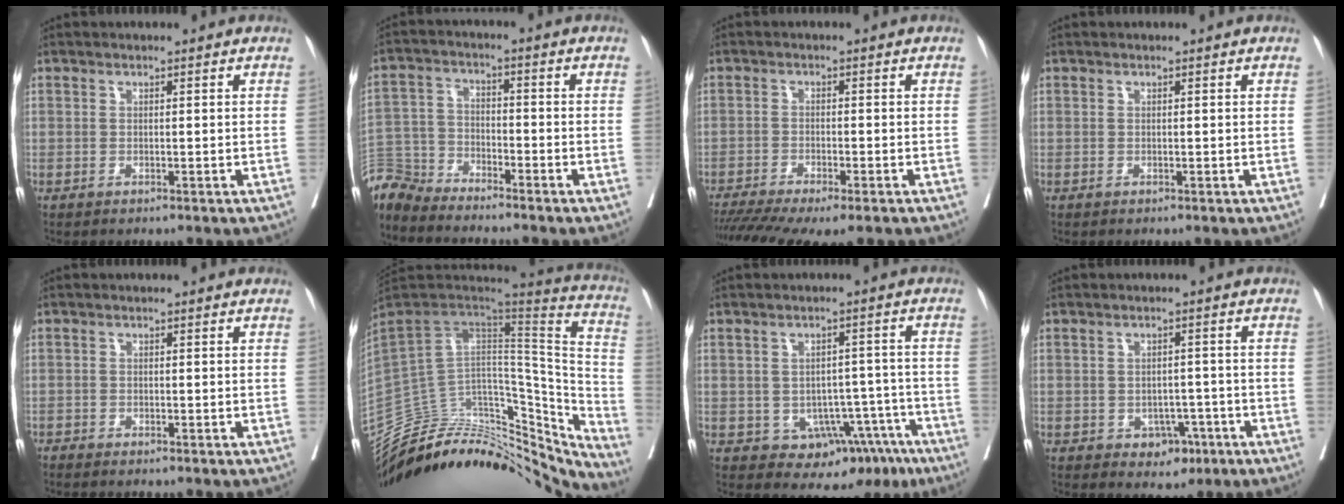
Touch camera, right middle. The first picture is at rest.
{"total": 6.7, "force": [-6.7, 0.2, -0.3], "torque": [0.006, 0.004, -0.134]}
{"total": 10.7, "force": [-8.6, 1.3, 6.3], "torque": [-0.102, -0.012, -0.133]}
{"total": 0.0}
{"total": 1.5, "force": [-1.4, 0.0, 0.4], "torque": [-0.005, 0.001, -0.024]}
{"total": 37.2, "force": [-31.2, 14.2, 14.7], "torque": [-0.216, 0.019, -0.426]}
{"total": 8.8, "force": [-5.0, 6.0, 4.0], "torque": [-0.022, 0.028, -0.059]}
{"total": 3.9, "force": [-1.8, 2.9, 1.9], "torque": [-0.011, 0.009, -0.016]}